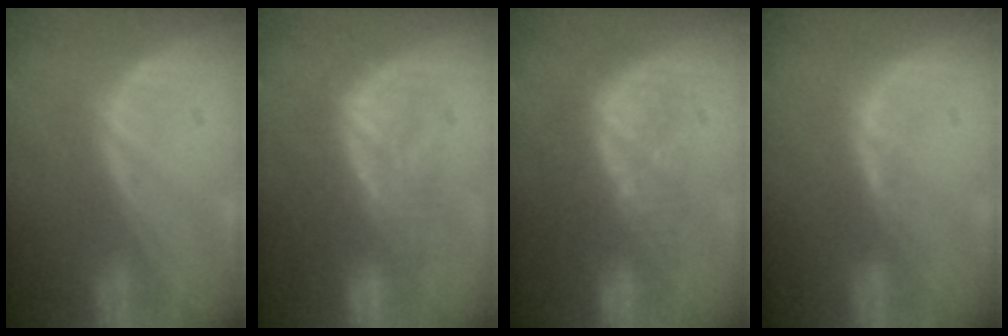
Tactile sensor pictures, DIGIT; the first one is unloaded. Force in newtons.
{"total": 7.9, "press": 7.8, "slide": 1.6}
{"total": 8.4, "press": 7.6, "slide": 3.7}
{"total": 1.9, "press": 1.4, "slide": 1.3}